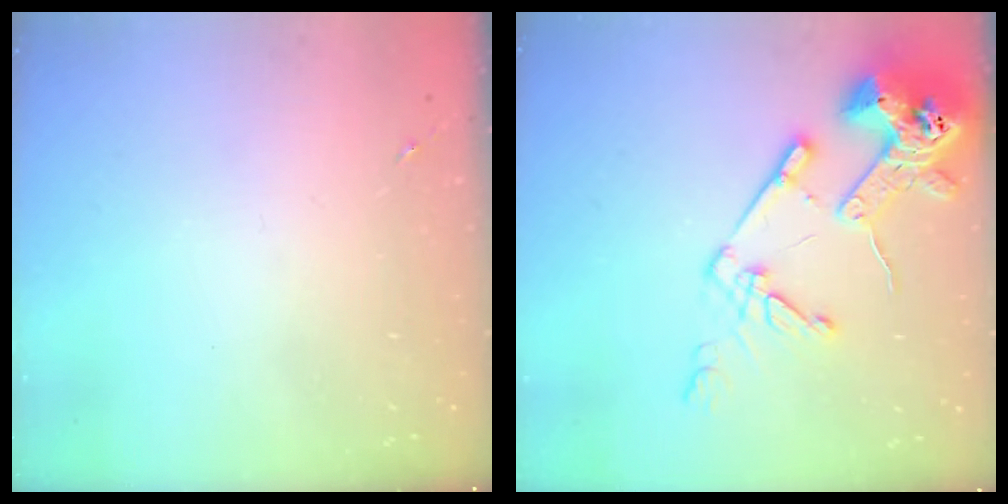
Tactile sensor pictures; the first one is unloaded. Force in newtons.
{"total": 17.2, "press": 17.1, "slide": 2.2}